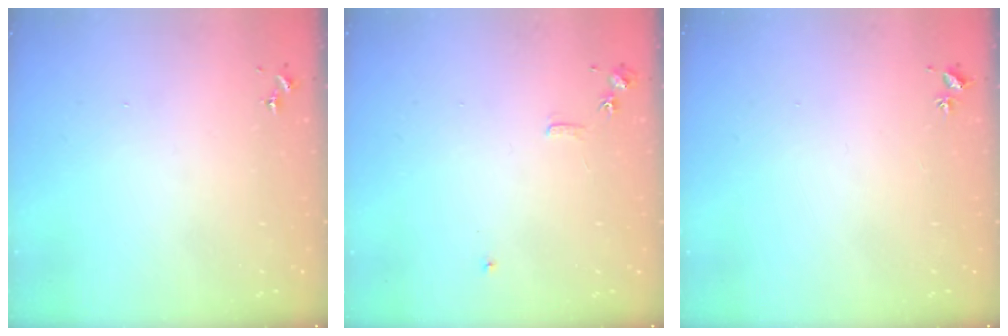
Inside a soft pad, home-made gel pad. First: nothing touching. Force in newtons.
{"total": 5.9, "press": 5.9, "slide": 0.7}
{"total": 2.0, "press": 2.0, "slide": 0.3}